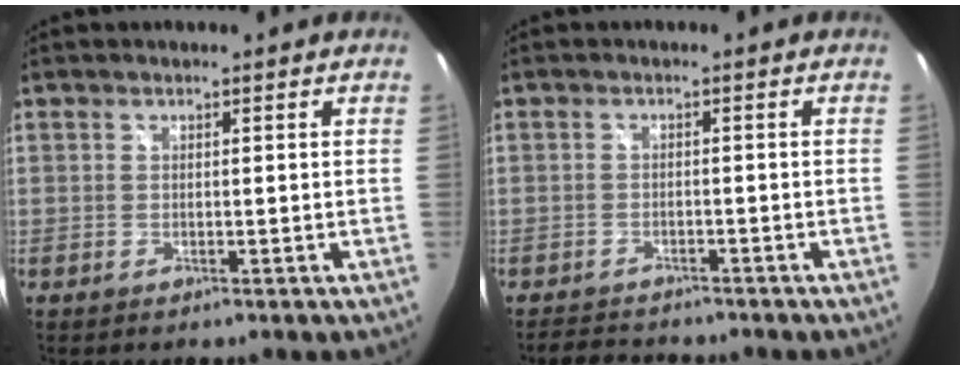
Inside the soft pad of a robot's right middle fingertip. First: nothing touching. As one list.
[{"total": 4.3, "force": [-4.0, 1.2, 0.8], "torque": [-0.028, 0.003, -0.063]}]